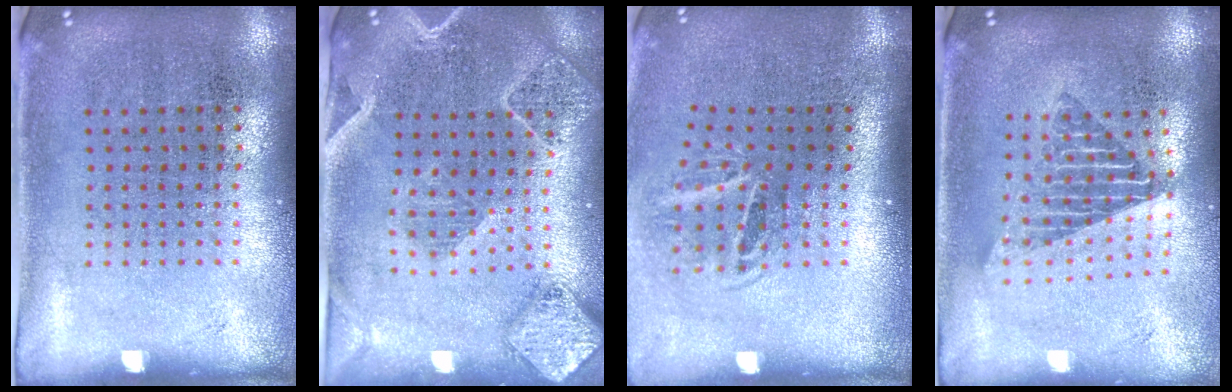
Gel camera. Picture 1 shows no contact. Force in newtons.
{"total": 2.3, "press": 2.1, "slide": 0.9}
{"total": 1.8, "press": 1.2, "slide": 1.3}
{"total": 1.7, "press": 1.4, "slide": 1.0}